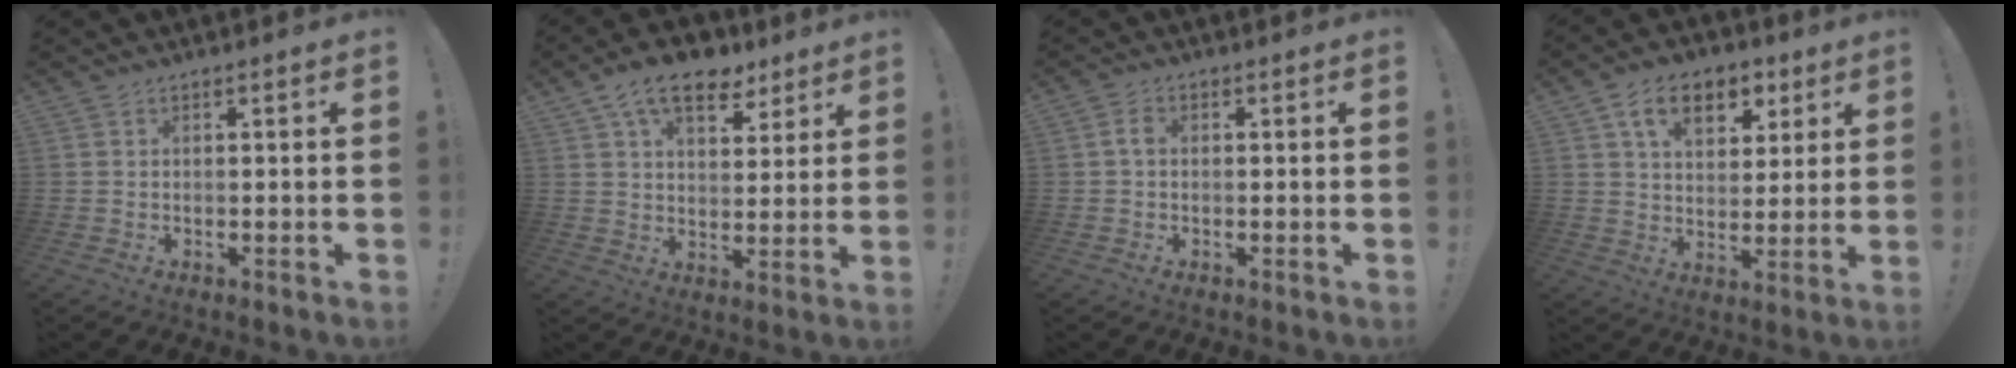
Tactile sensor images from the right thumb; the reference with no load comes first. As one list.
[{"total": 13.7, "force": [8.1, 7.8, 7.9], "torque": [-0.116, -0.038, 0.146]}, {"total": 2.5, "force": [-0.1, 1.7, 1.8], "torque": [-0.023, 0.002, -0.006]}, {"total": 12.4, "force": [6.2, 8.1, 7.1], "torque": [-0.104, -0.019, 0.116]}]